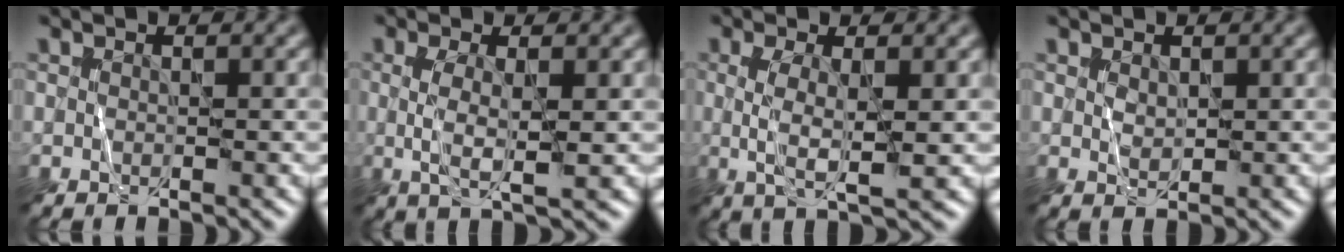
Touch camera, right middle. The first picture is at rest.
{"total": 3.0, "force": [0.2, 0.7, 2.9], "torque": [-0.057, 0.001, 0.005]}
{"total": 3.4, "force": [0.2, 0.9, 3.3], "torque": [-0.066, 0.001, 0.005]}
{"total": 0.9, "force": [0.6, 0.5, 0.3], "torque": [-0.008, 0.003, 0.017]}